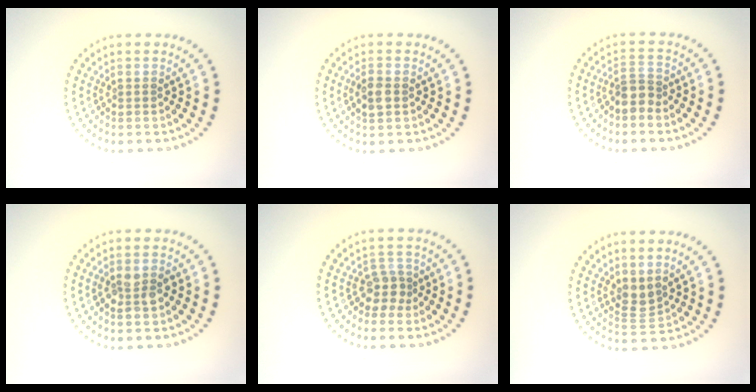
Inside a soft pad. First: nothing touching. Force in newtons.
{"total": 1.9, "press": 1.9, "slide": 0.3}
{"total": 2.0, "press": 1.6, "slide": 1.2}
{"total": 2.5, "press": 2.4, "slide": 0.4}
{"total": 2.2, "press": 1.7, "slide": 1.4}
{"total": 1.9, "press": 1.6, "slide": 1.0}